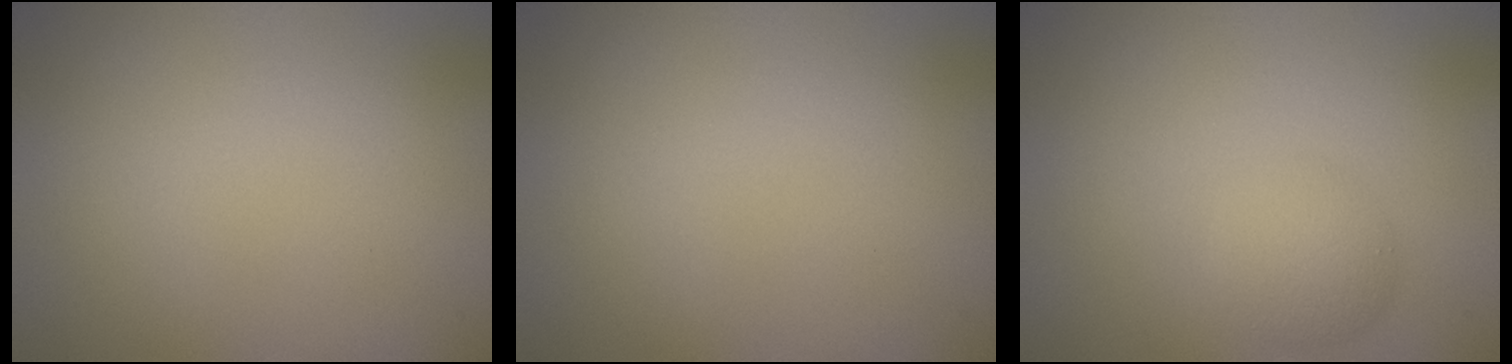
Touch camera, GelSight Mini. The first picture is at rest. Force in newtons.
{"total": 0.0}
{"total": 2.4, "press": 2.4, "slide": 0.0}